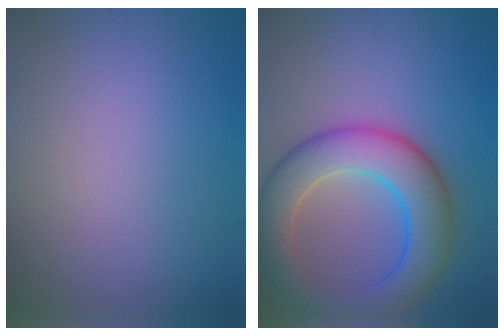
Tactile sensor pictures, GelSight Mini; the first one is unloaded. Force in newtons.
{"total": 8.5, "press": 8.5, "slide": 0.2}